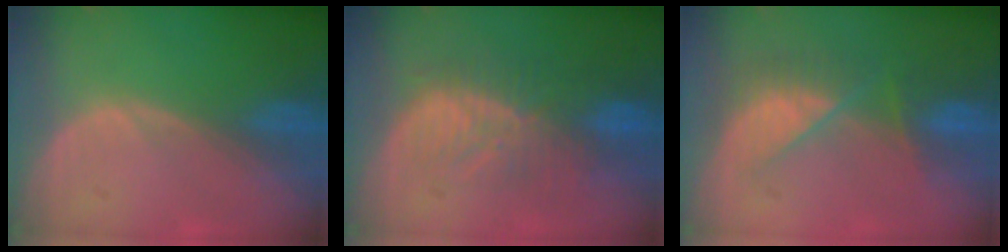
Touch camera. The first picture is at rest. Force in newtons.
{"total": 10.0, "press": 8.8, "slide": 4.6}
{"total": 7.7, "press": 7.0, "slide": 3.2}